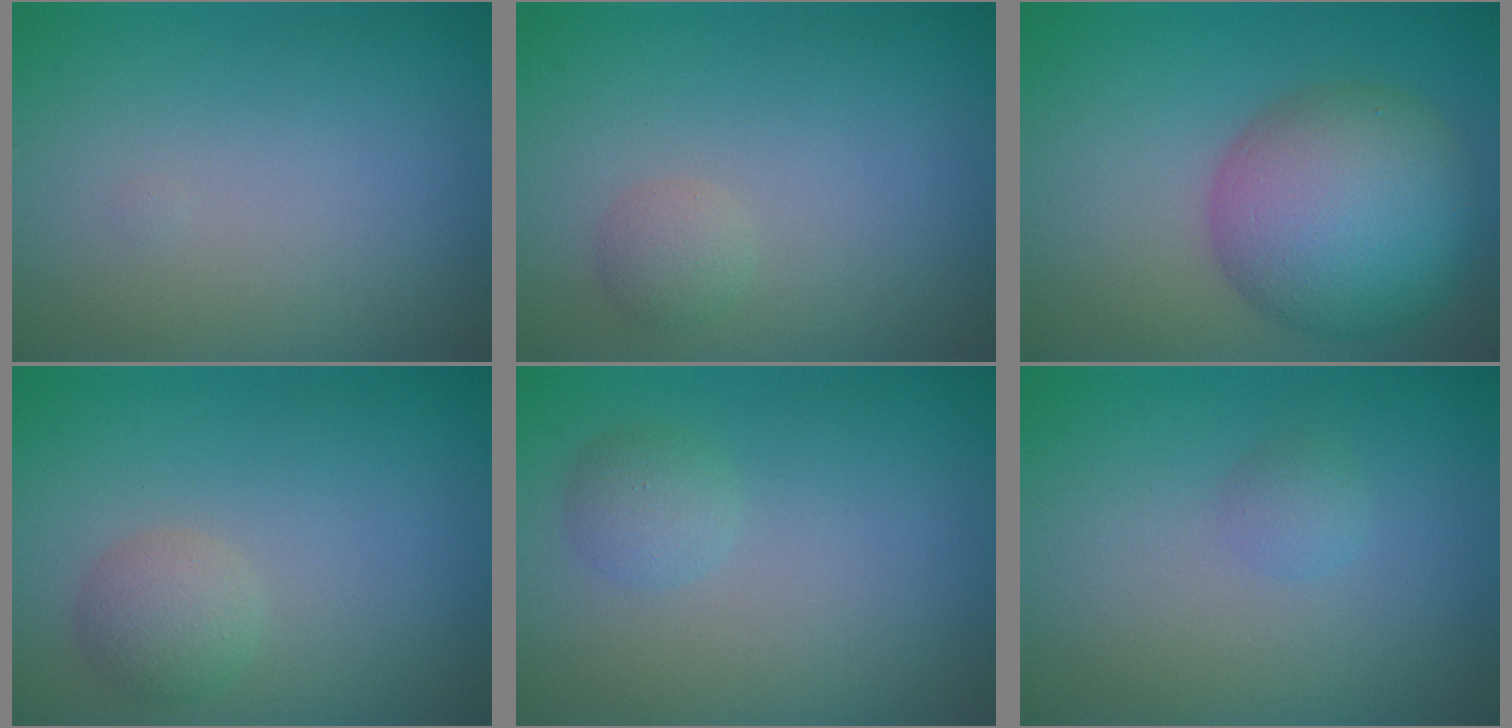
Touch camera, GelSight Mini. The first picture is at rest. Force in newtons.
{"total": 1.3, "press": 1.3, "slide": 0.1}
{"total": 10.2, "press": 10.2, "slide": 0.1}
{"total": 2.3, "press": 2.3, "slide": 0.2}
{"total": 1.7, "press": 1.7, "slide": 0.1}
{"total": 1.1, "press": 1.1, "slide": 0.0}